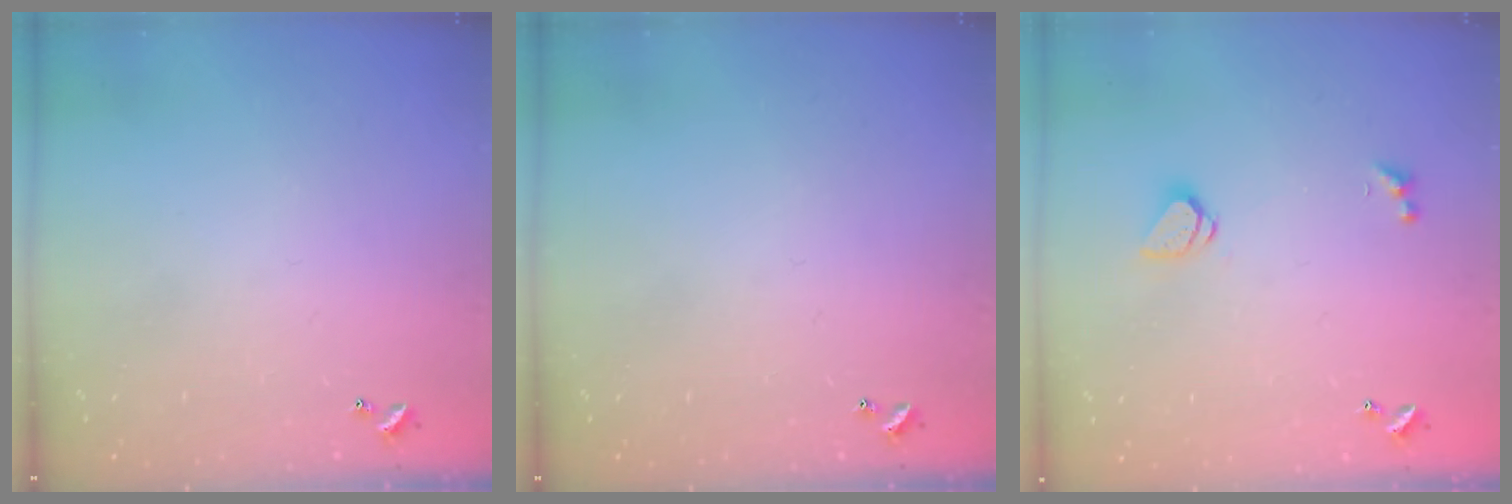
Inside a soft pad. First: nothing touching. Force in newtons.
{"total": 0.0}
{"total": 1.5, "press": 1.4, "slide": 0.5}